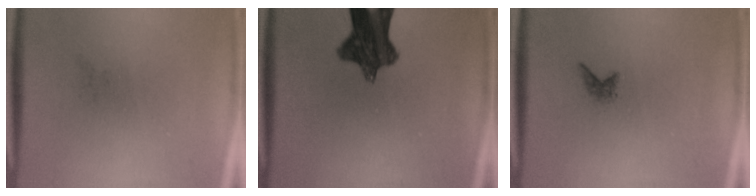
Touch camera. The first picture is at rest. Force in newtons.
{"total": 9.8}
{"total": 0.8}